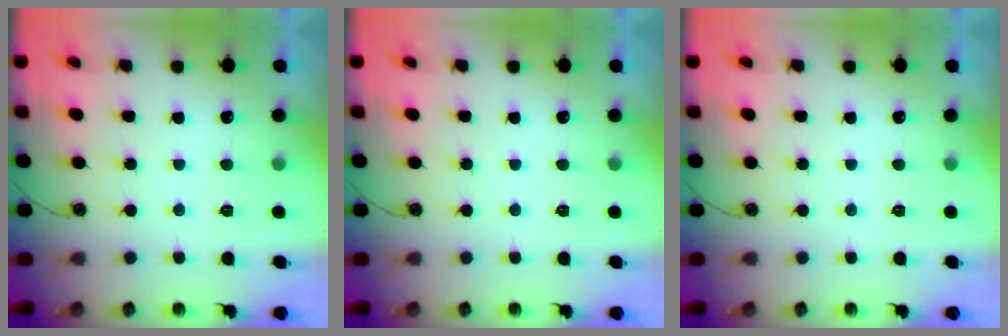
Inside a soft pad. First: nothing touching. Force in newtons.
{"total": 0.0}
{"total": 0.0}